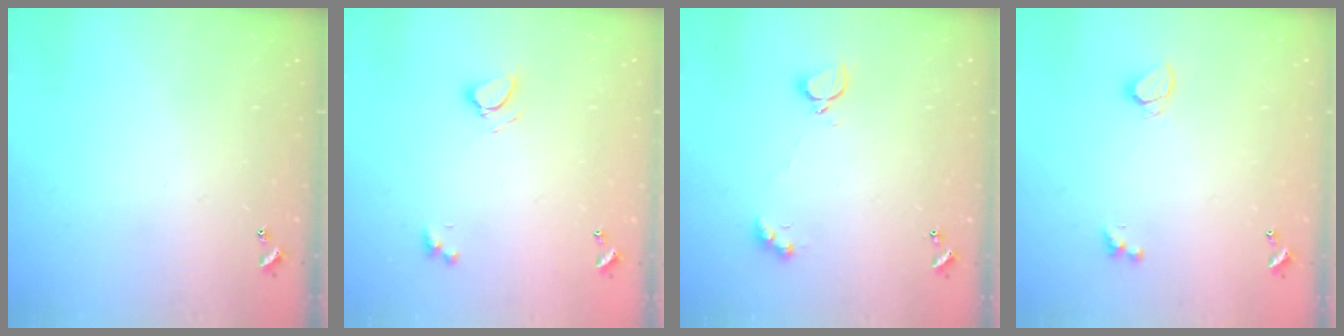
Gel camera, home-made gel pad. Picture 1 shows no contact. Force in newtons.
{"total": 4.6, "press": 4.6, "slide": 0.6}
{"total": 2.5, "press": 2.4, "slide": 0.5}
{"total": 2.4, "press": 2.3, "slide": 0.6}